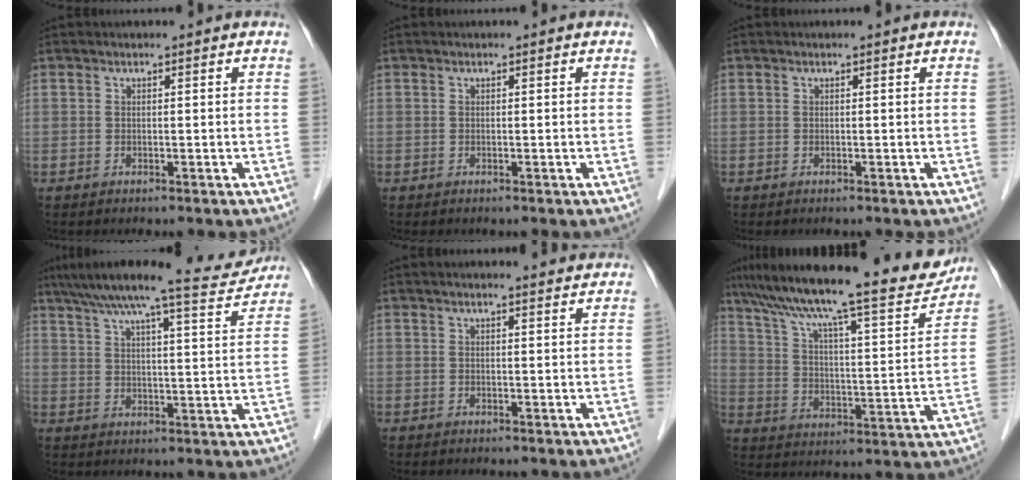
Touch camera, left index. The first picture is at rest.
{"total": 0.0}
{"total": 0.0}
{"total": 13.6, "force": [12.4, 0.5, 5.6], "torque": [-0.090, 0.000, 0.171]}
{"total": 3.5, "force": [3.3, 0.1, 1.2], "torque": [-0.022, 0.010, 0.037]}
{"total": 24.3, "force": [20.2, 3.1, 13.0], "torque": [-0.221, 0.000, 0.292]}